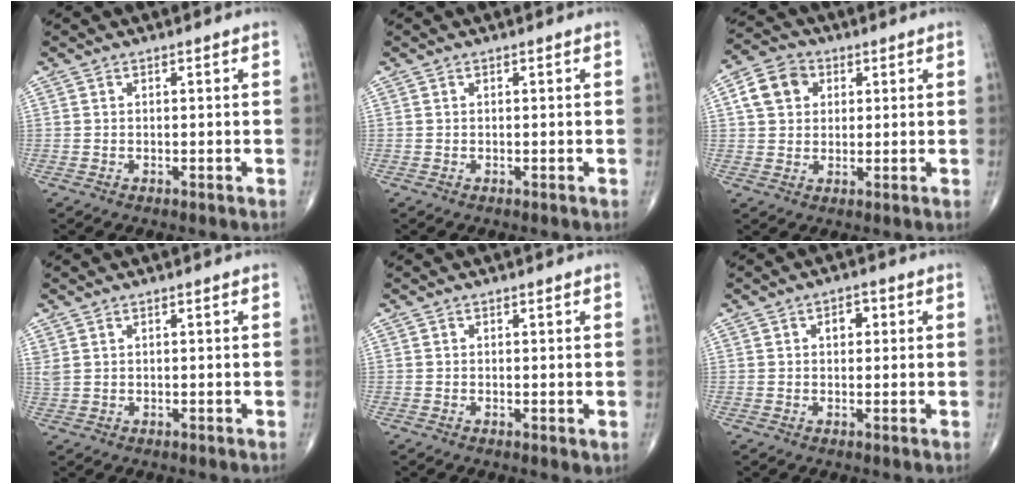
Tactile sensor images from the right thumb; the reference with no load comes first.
{"total": 0.0}
{"total": 7.6, "force": [2.2, 6.1, 4.0], "torque": [-0.056, 0.007, 0.032]}
{"total": 1.8, "force": [1.1, 0.9, 1.1], "torque": [-0.032, 0.008, 0.030]}
{"total": 0.9, "force": [0.0, 0.4, 0.8], "torque": [-0.013, -0.005, -0.001]}
{"total": 3.0, "force": [0.8, 2.0, 2.1], "torque": [-0.015, 0.004, 0.007]}